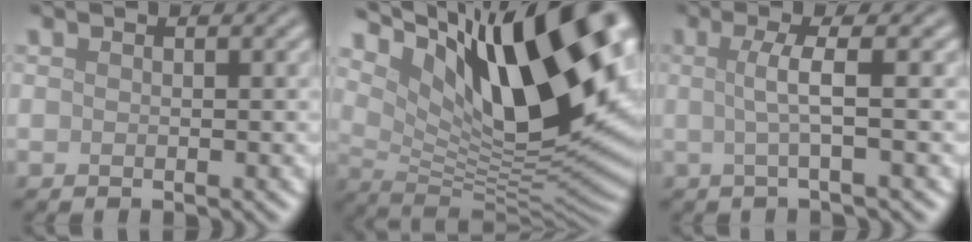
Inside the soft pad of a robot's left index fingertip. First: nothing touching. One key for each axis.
{"total": 16.8, "fx": 8.3, "fy": 6.0, "fz": 13.4, "tx": -0.222, "ty": 0.014, "tz": 0.148}
{"total": 2.9, "fx": 0.1, "fy": 0.6, "fz": 2.8, "tx": -0.050, "ty": 0.002, "tz": -0.005}